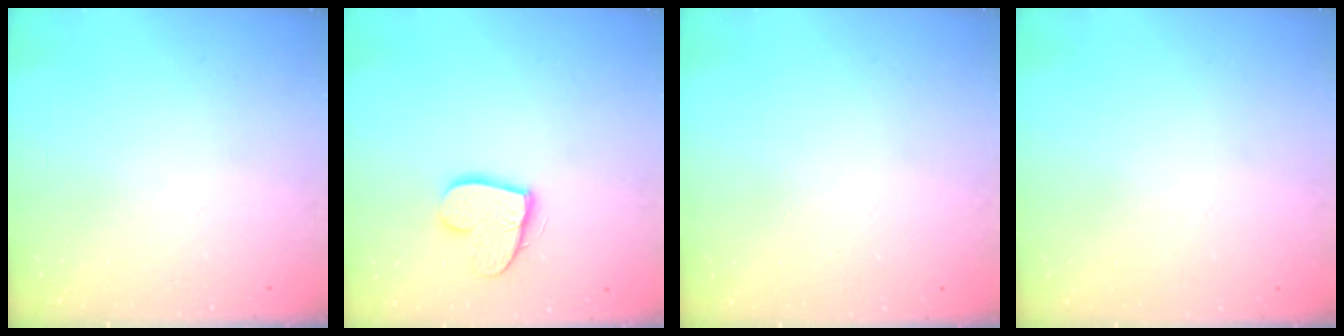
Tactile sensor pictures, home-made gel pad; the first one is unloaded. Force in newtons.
{"total": 12.0, "press": 11.9, "slide": 0.9}
{"total": 0.0}
{"total": 0.0}